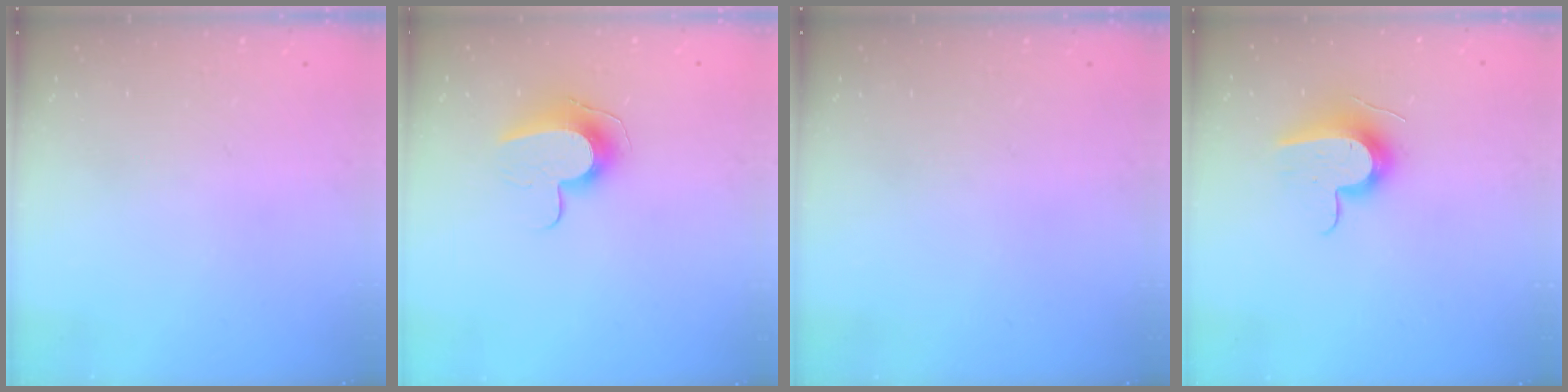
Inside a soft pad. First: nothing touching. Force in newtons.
{"total": 10.1, "press": 10.1, "slide": 0.3}
{"total": 0.0}
{"total": 12.4, "press": 12.4, "slide": 0.4}